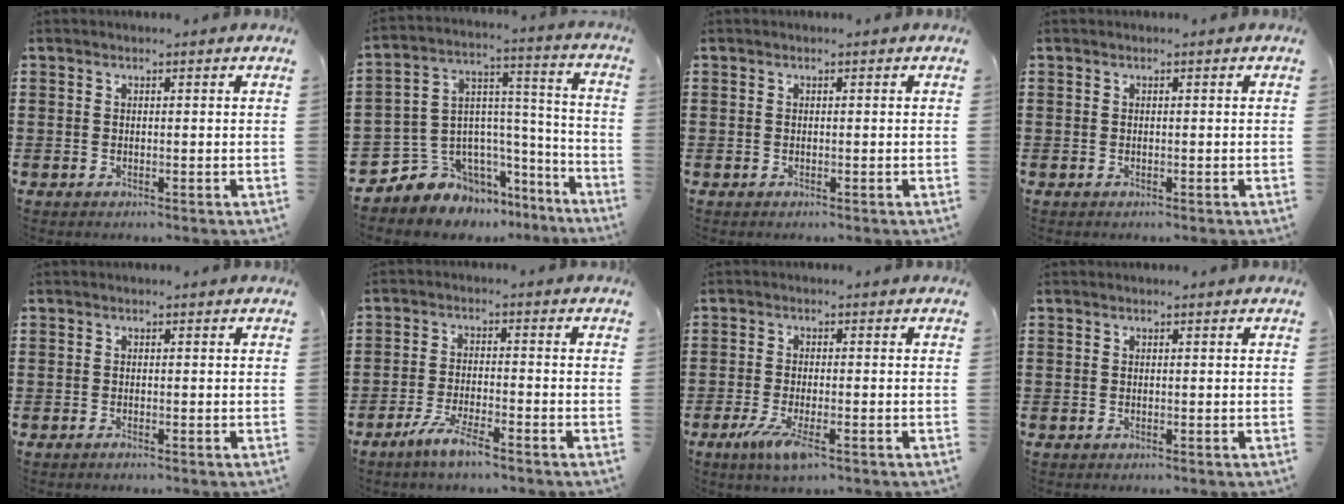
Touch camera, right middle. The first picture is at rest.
{"total": 7.4, "force": [-5.3, 5.1, -0.3], "torque": [-0.031, -0.011, -0.100]}
{"total": 0.0}
{"total": 0.0}
{"total": 0.6, "force": [-0.4, 0.1, 0.3], "torque": [-0.007, -0.004, -0.007]}
{"total": 4.8, "force": [-3.8, 0.5, 2.9], "torque": [-0.067, -0.005, -0.074]}
{"total": 4.8, "force": [-2.2, 1.0, 4.1], "torque": [-0.091, -0.014, -0.042]}
{"total": 0.0}